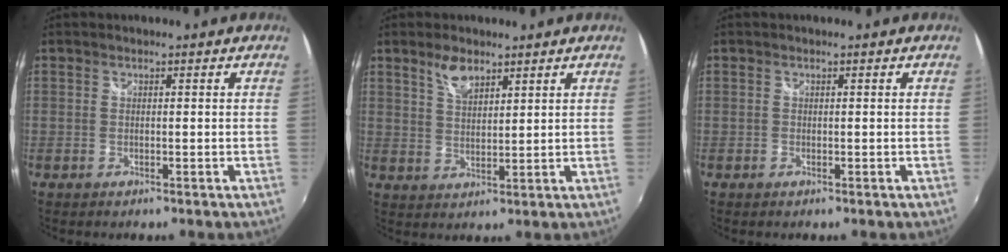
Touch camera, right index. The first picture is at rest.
{"total": 4.9, "force": [3.4, 2.2, 2.8], "torque": [-0.045, 0.004, 0.064]}
{"total": 0.0}